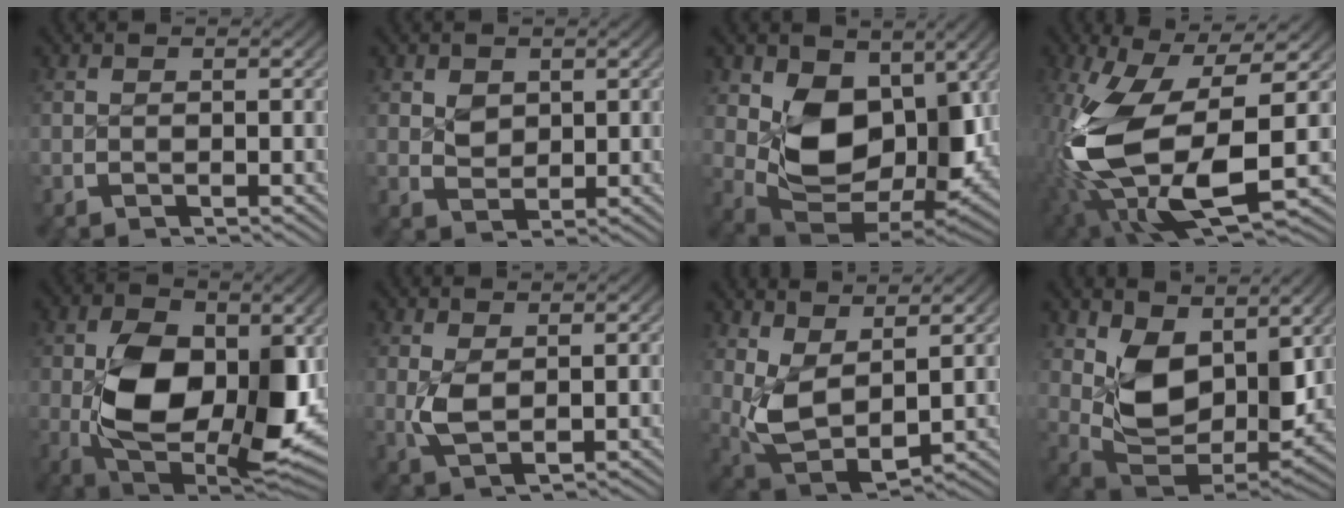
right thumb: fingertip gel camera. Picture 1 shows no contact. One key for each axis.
{"total": 2.2, "fx": 0.9, "fy": 1.6, "fz": 1.1, "tx": -0.026, "ty": -0.019, "tz": 0.029}
{"total": 13.0, "fx": -0.6, "fy": 8.8, "fz": 9.6, "tx": -0.204, "ty": -0.068, "tz": 0.017}
{"total": 17.1, "fx": -1.9, "fy": 10.0, "fz": 13.7, "tx": -0.327, "ty": -0.060, "tz": 0.008}
{"total": 16.1, "fx": -1.1, "fy": 9.7, "fz": 12.7, "tx": -0.262, "ty": -0.068, "tz": 0.012}
{"total": 3.2, "fx": 0.4, "fy": 1.9, "fz": 2.5, "tx": -0.065, "ty": -0.016, "tz": 0.019}
{"total": 7.9, "fx": 0.2, "fy": 5.6, "fz": 5.6, "tx": -0.148, "ty": -0.049, "tz": 0.027}
{"total": 9.4, "fx": 0.6, "fy": 5.7, "fz": 7.4, "tx": -0.170, "ty": -0.055, "tz": 0.030}